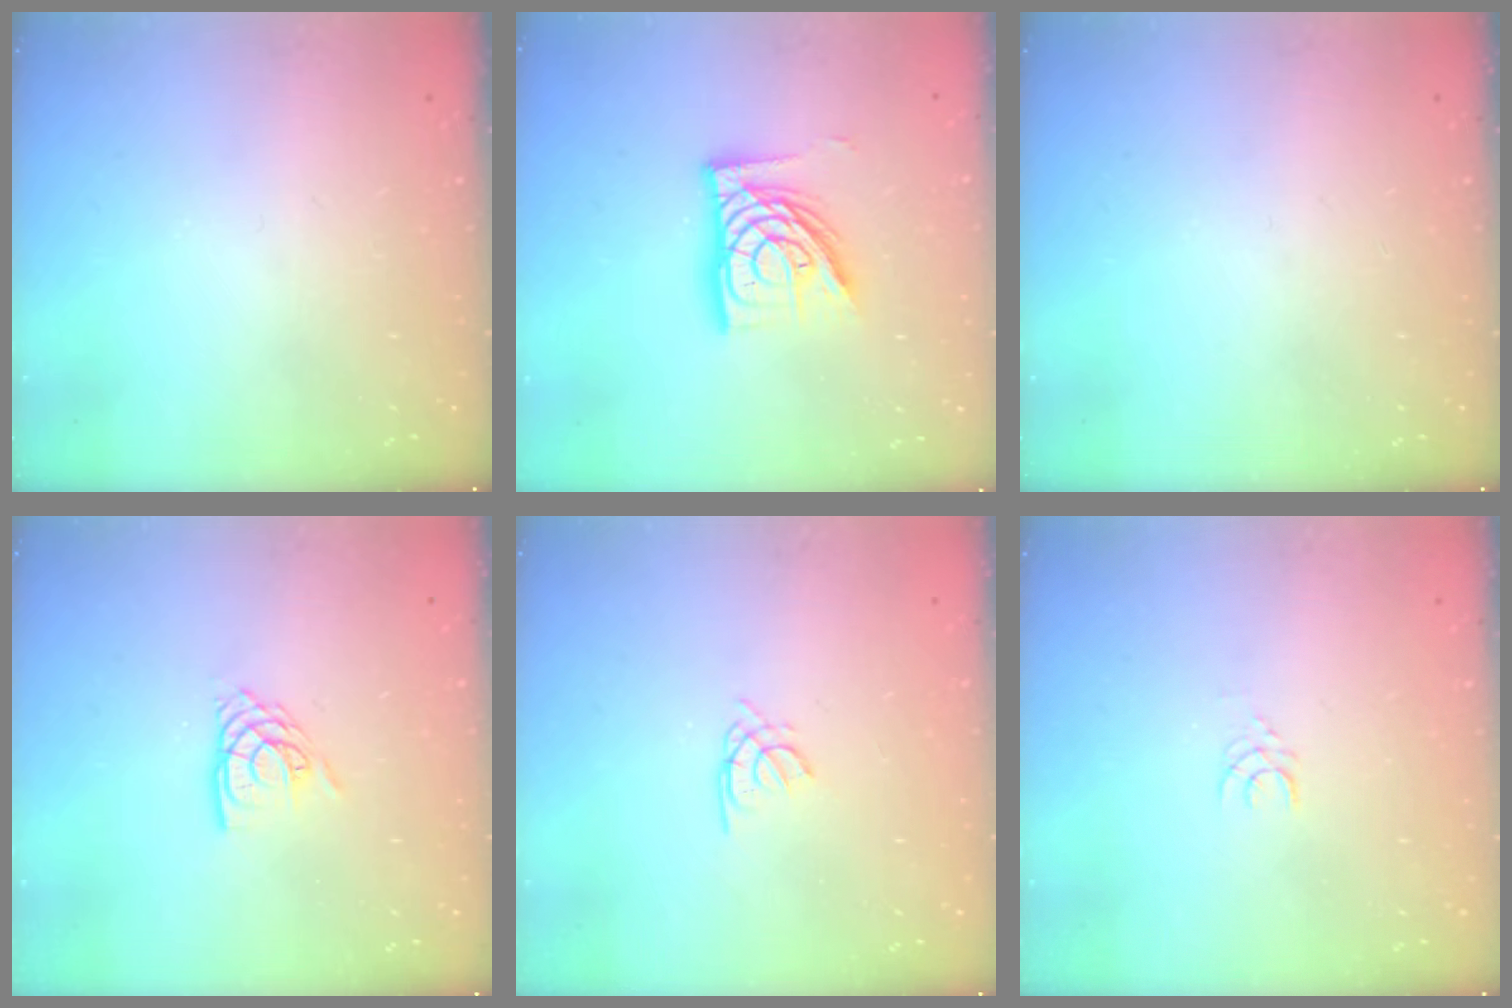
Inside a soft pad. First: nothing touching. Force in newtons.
{"total": 15.0, "press": 15.0, "slide": 1.2}
{"total": 0.0}
{"total": 7.1, "press": 7.0, "slide": 0.5}
{"total": 1.7, "press": 1.6, "slide": 0.4}
{"total": 2.7, "press": 2.7, "slide": 0.2}